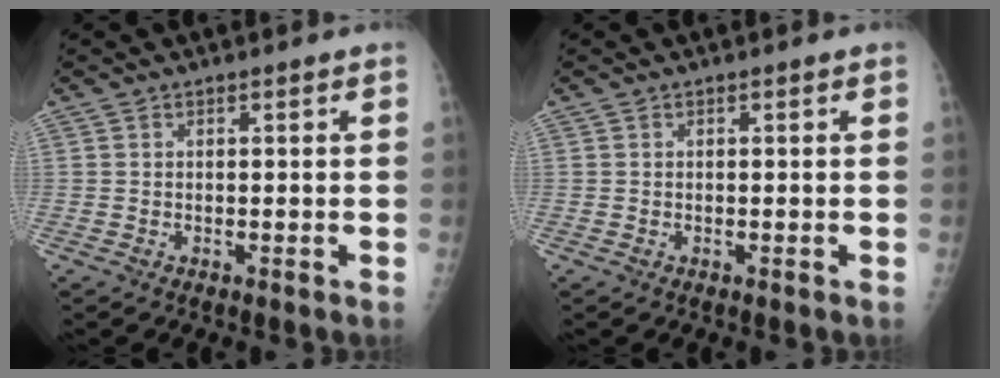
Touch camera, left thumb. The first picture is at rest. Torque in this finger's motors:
{"motor_torque": [-0.22, -0.01, -0.11, -0.11, 0.00]}